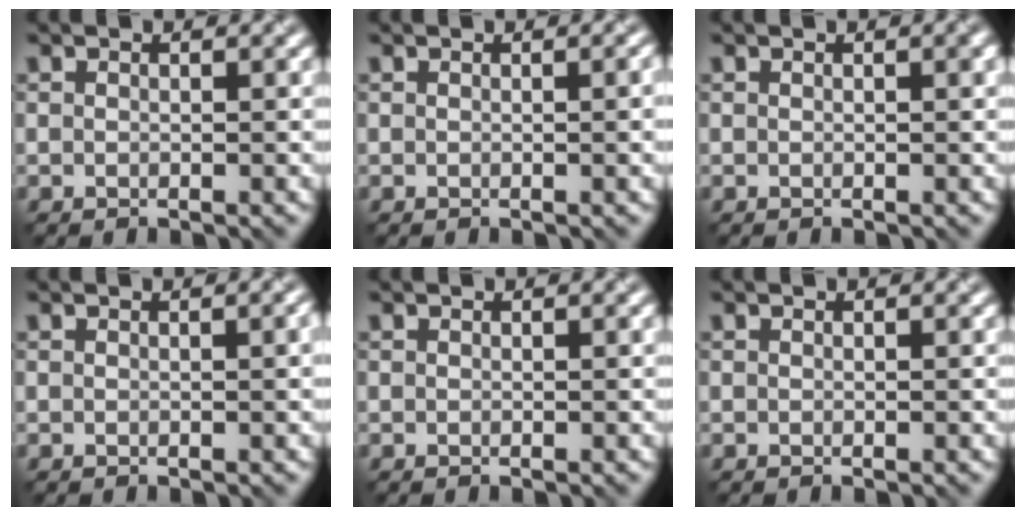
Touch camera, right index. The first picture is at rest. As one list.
[{"total": 1.6, "force": [0.1, 0.5, 1.6], "torque": [-0.016, 0.005, -0.001]}, {"total": 0.7, "force": [0.2, 0.1, 0.6], "torque": [-0.008, 0.003, 0.003]}, {"total": 1.4, "force": [0.1, 0.4, 1.3], "torque": [-0.014, 0.006, 0.001]}, {"total": 0.0}, {"total": 0.0}]